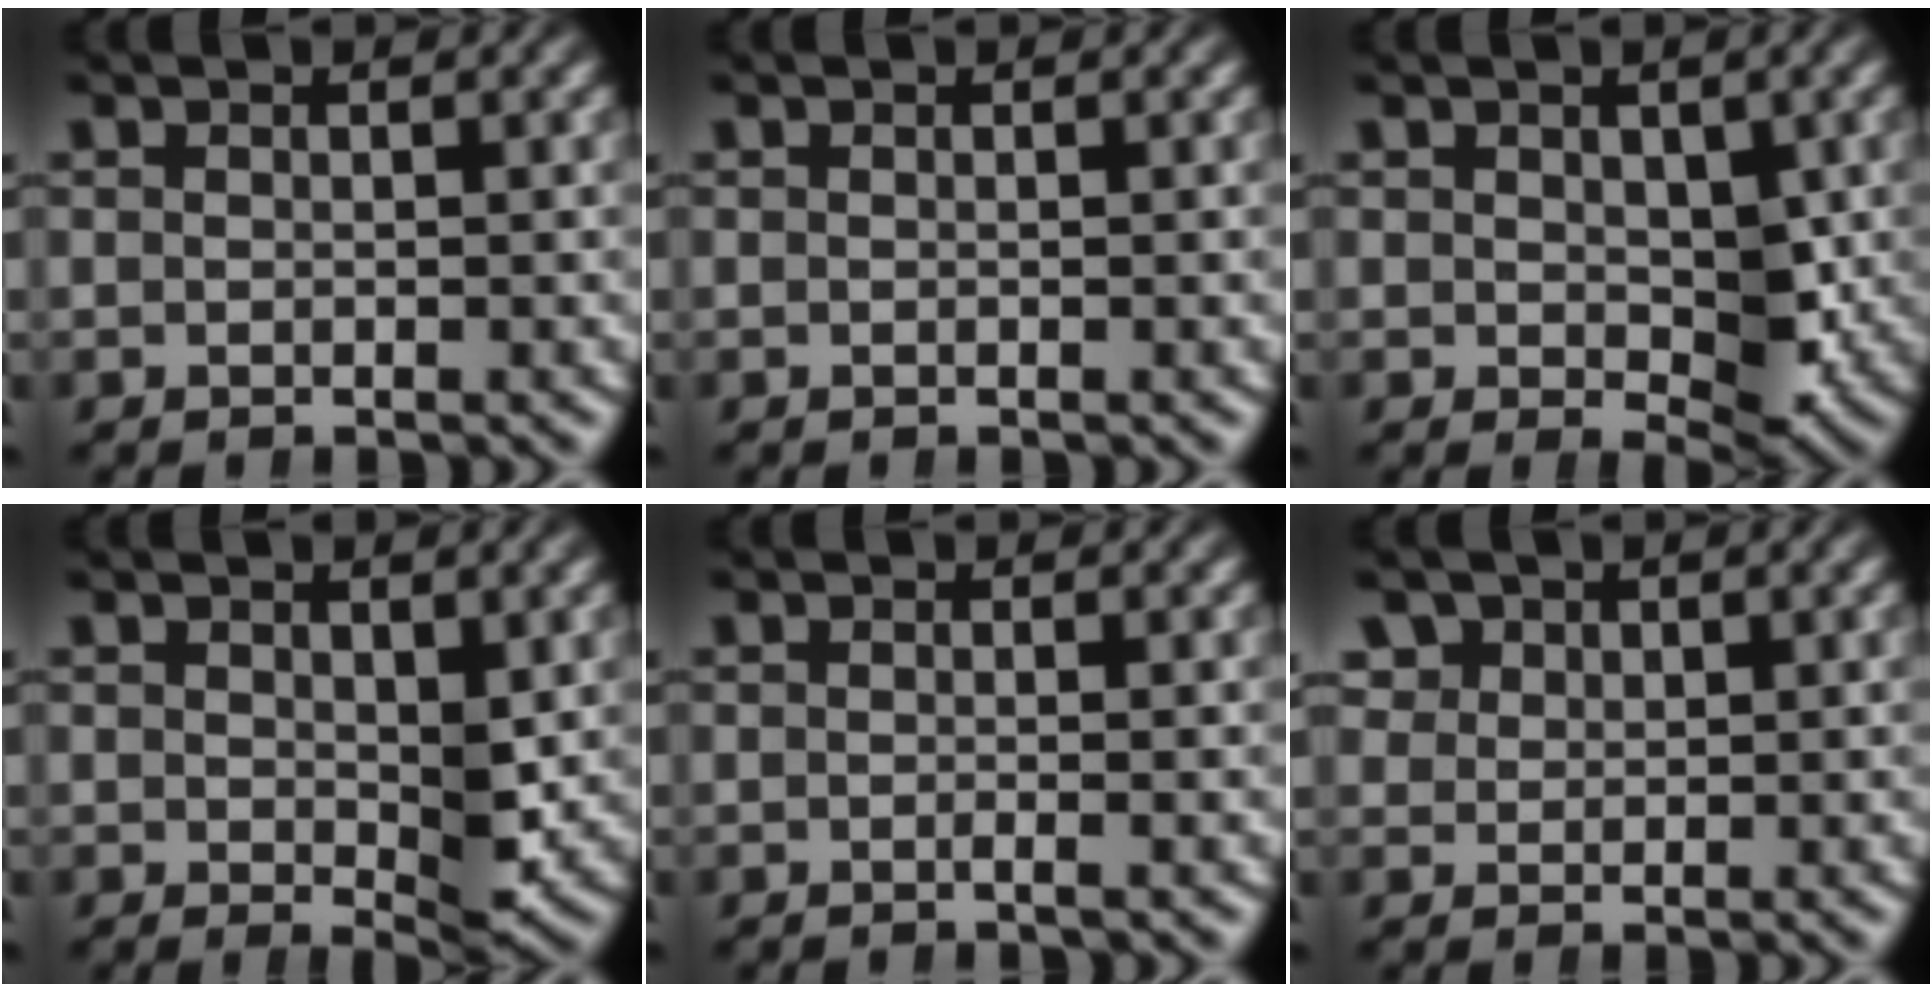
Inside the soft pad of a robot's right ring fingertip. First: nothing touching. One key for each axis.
{"total": 0.0}
{"total": 2.6, "fx": 0.3, "fy": 1.7, "fz": 1.9, "tx": -0.027, "ty": -0.022, "tz": 0.012}
{"total": 1.9, "fx": 0.4, "fy": 0.7, "fz": 1.7, "tx": -0.022, "ty": -0.017, "tz": 0.010}
{"total": 0.7, "fx": -0.5, "fy": 0.1, "fz": 0.5, "tx": -0.016, "ty": 0.000, "tz": -0.011}
{"total": 3.1, "fx": 1.7, "fy": 2.4, "fz": 1.1, "tx": -0.033, "ty": -0.002, "tz": 0.031}